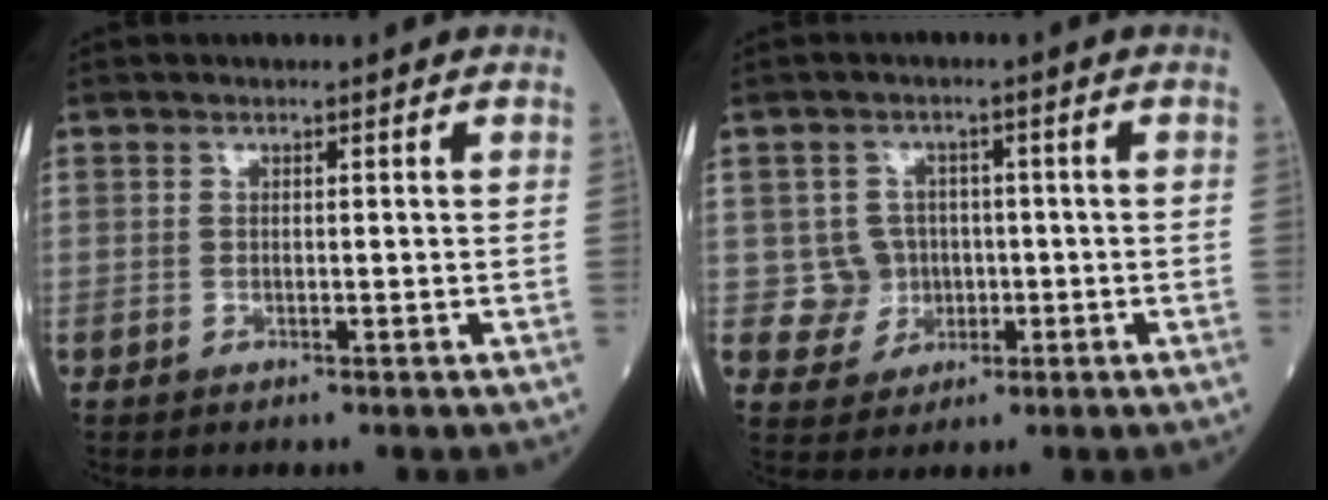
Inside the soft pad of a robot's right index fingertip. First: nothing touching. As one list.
[{"total": 4.9, "force": [-0.1, 4.9, 0.5], "torque": [-0.001, 0.012, 0.004]}]